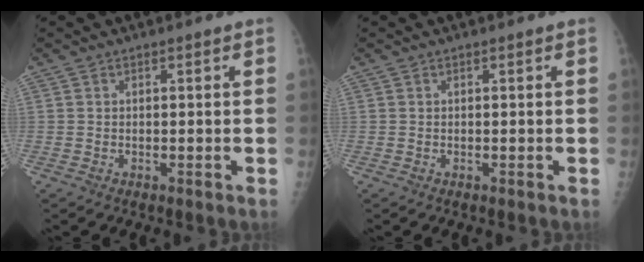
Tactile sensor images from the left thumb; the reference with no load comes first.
{"total": 0.0}